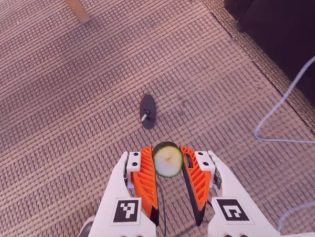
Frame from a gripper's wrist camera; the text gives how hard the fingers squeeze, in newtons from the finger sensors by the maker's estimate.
{"total": 10.0, "left": 9.8, "right": 10.2}